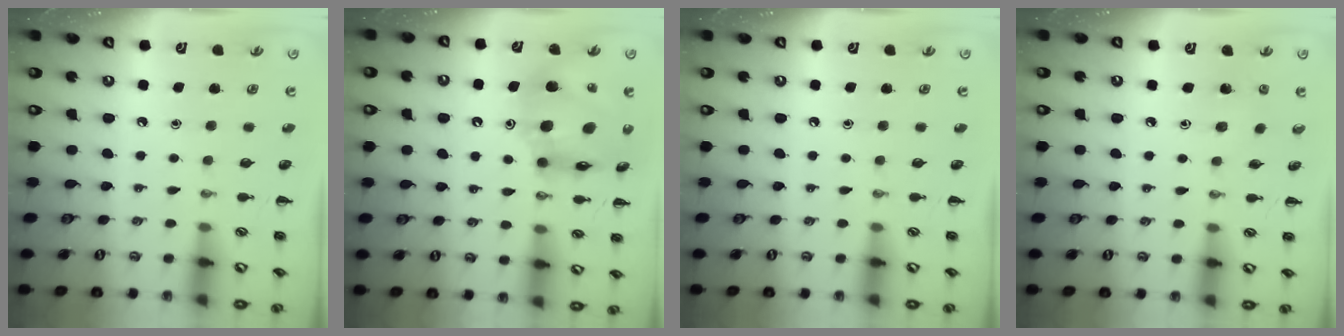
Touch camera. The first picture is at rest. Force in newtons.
{"total": 15.2, "press": 14.4, "slide": 4.8}
{"total": 0.0}
{"total": 3.6, "press": 3.4, "slide": 1.1}